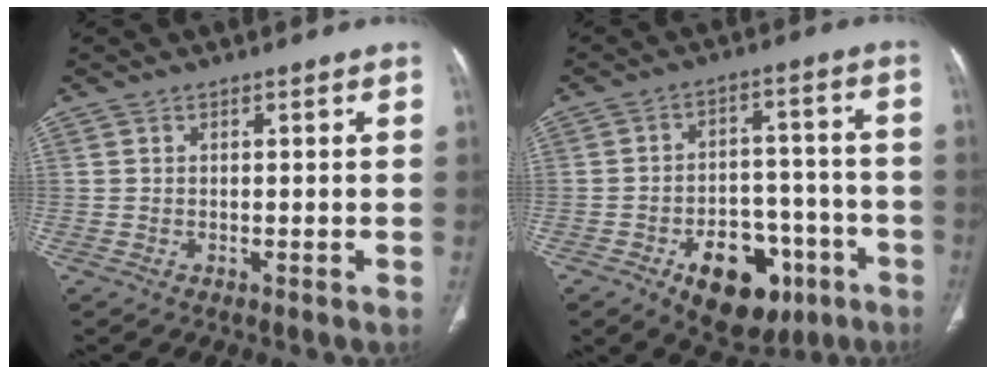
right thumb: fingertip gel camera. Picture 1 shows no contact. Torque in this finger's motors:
{"motor_torque": [3.52, 1.39, 1.06, -0.84, 0.10]}